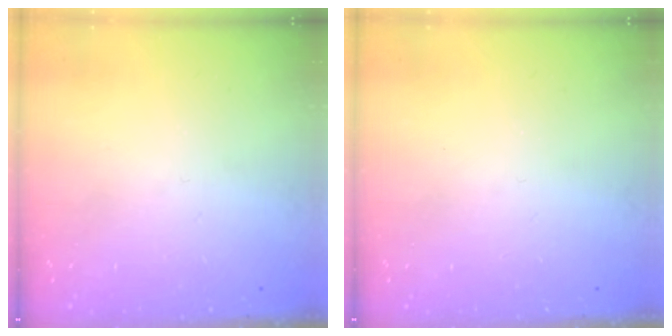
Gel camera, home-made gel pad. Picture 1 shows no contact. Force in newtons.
{"total": 0.0}